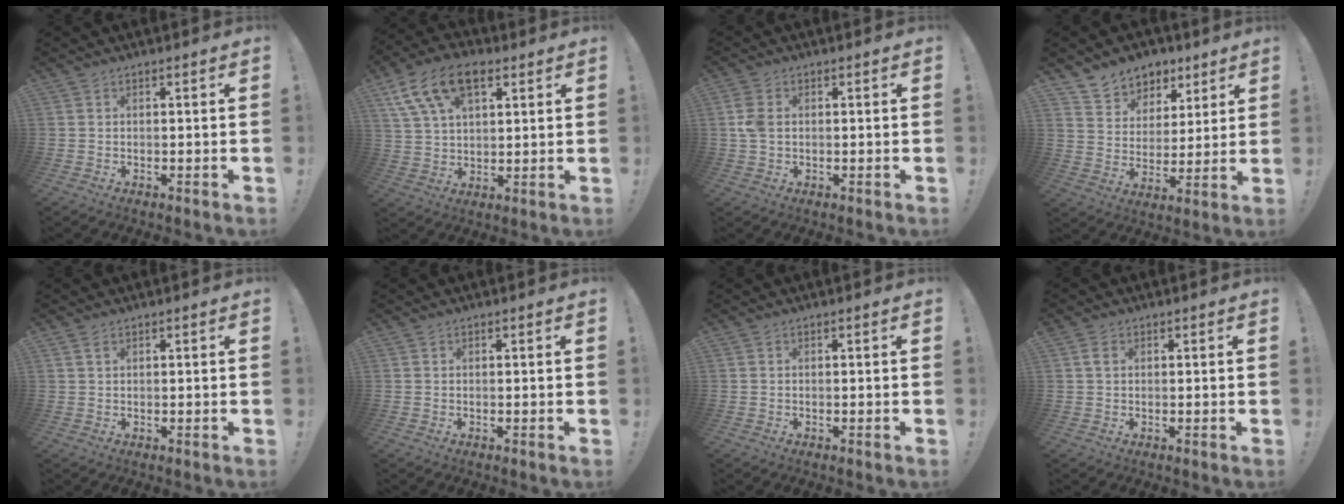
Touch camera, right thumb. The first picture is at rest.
{"total": 14.3, "force": [7.1, 8.2, 9.3], "torque": [-0.173, -0.021, 0.134]}
{"total": 4.5, "force": [0.5, 3.1, 3.3], "torque": [-0.070, 0.002, 0.010]}
{"total": 8.6, "force": [5.9, 6.2, 0.9], "torque": [-0.014, -0.050, 0.116]}
{"total": 1.5, "force": [0.9, 0.8, 1.0], "torque": [-0.018, 0.000, 0.016]}
{"total": 0.0}
{"total": 0.0}
{"total": 2.1, "force": [0.9, 1.4, 1.2], "torque": [-0.013, -0.003, 0.015]}